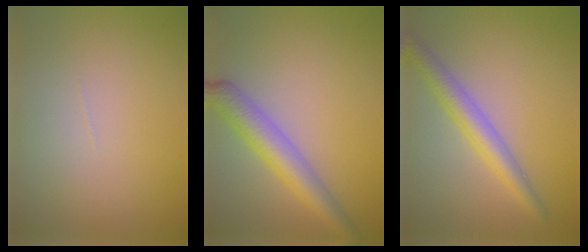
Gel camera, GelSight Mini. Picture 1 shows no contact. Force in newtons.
{"total": 4.4, "press": 4.4, "slide": 0.1}
{"total": 3.6, "press": 3.6, "slide": 0.0}